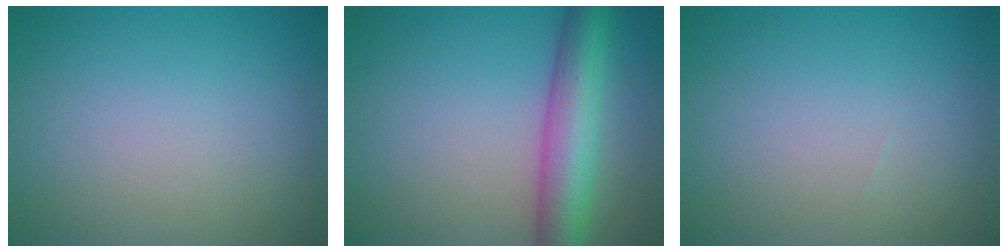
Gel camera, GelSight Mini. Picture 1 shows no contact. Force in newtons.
{"total": 6.9, "press": 6.9, "slide": 0.2}
{"total": 0.0}